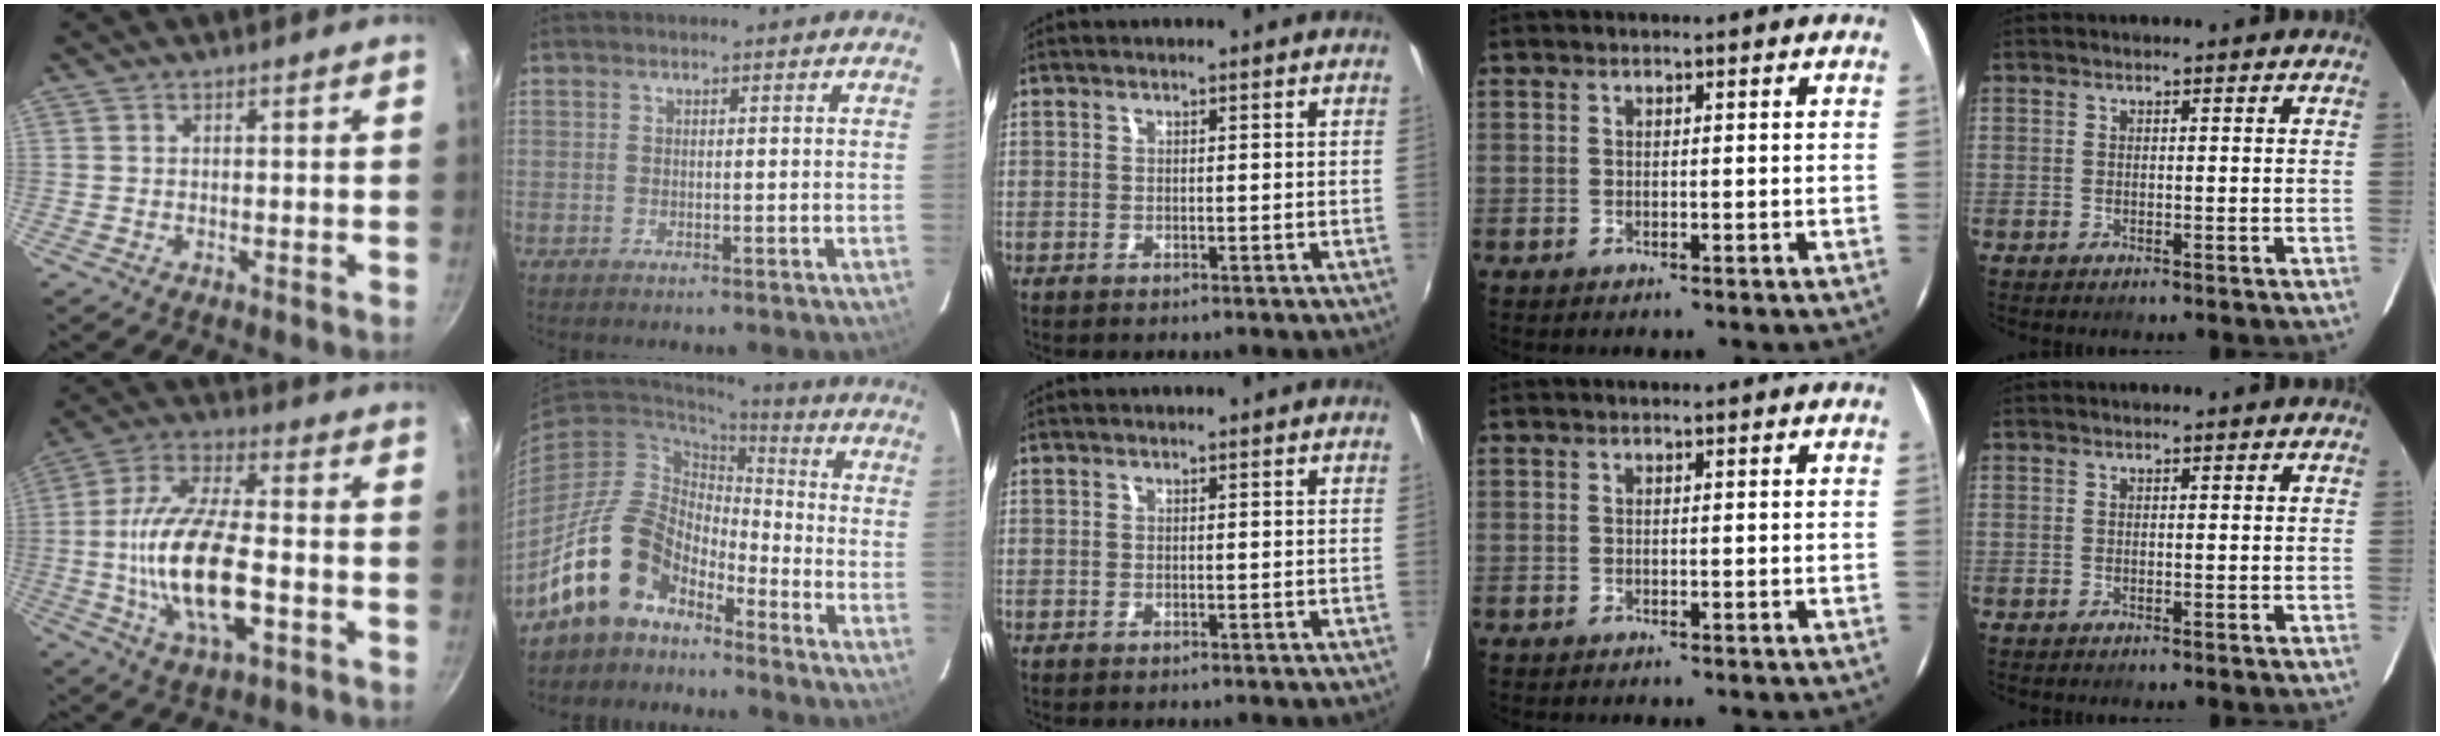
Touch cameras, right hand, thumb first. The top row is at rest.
{"thumb": {"total": 18.9, "force": [-3.8, 8.2, 16.6], "torque": [-0.313, 0.021, -0.076]}, "index": {"total": 13.8, "force": [-9.6, 7.6, 6.4], "torque": [-0.128, 0.020, -0.174]}}